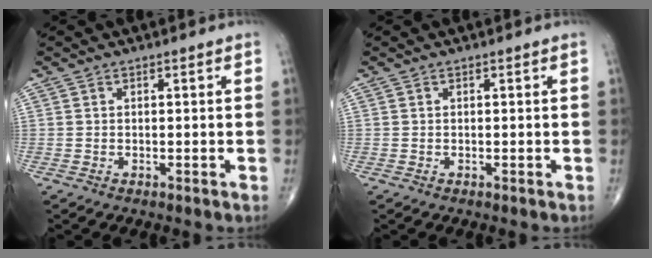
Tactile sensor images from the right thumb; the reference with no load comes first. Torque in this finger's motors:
{"motor_torque": [0.00, 0.00, 0.00, 0.00, 0.00]}